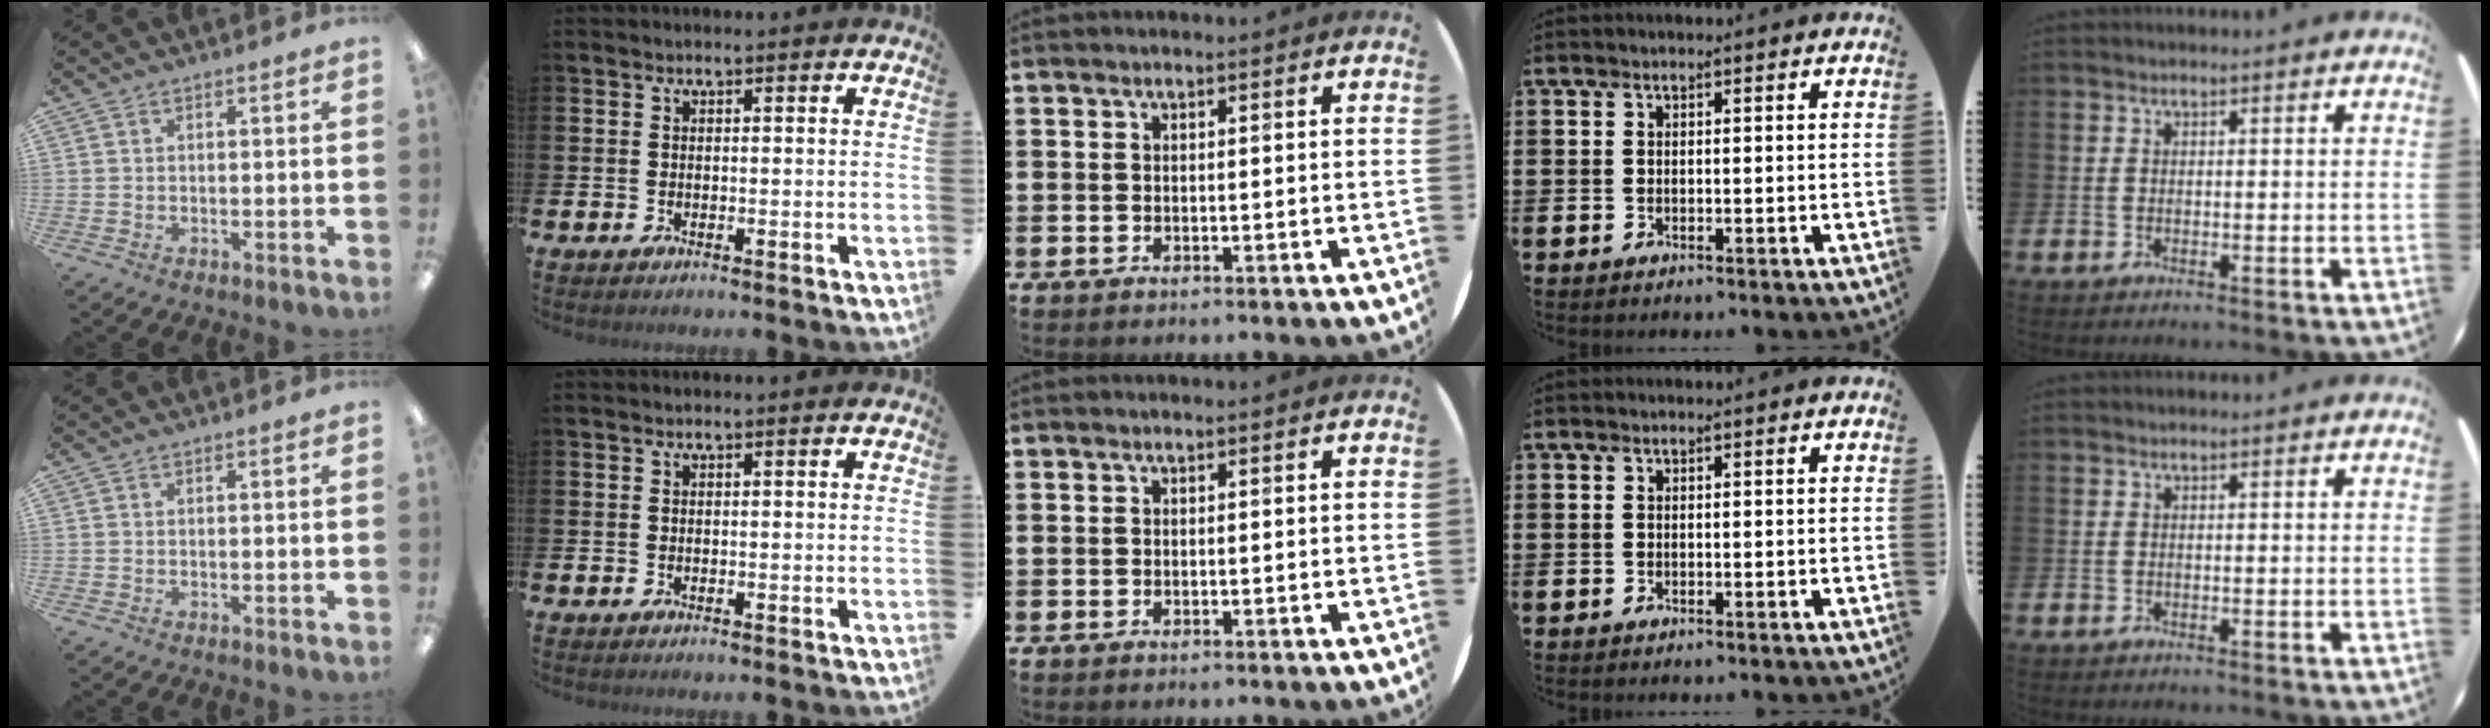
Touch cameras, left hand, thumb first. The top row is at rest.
{}